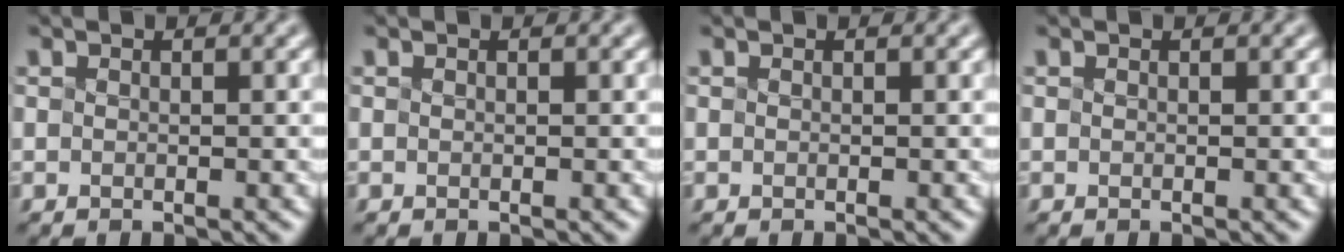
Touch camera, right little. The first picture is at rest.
{"total": 0.0}
{"total": 0.0}
{"total": 0.0}